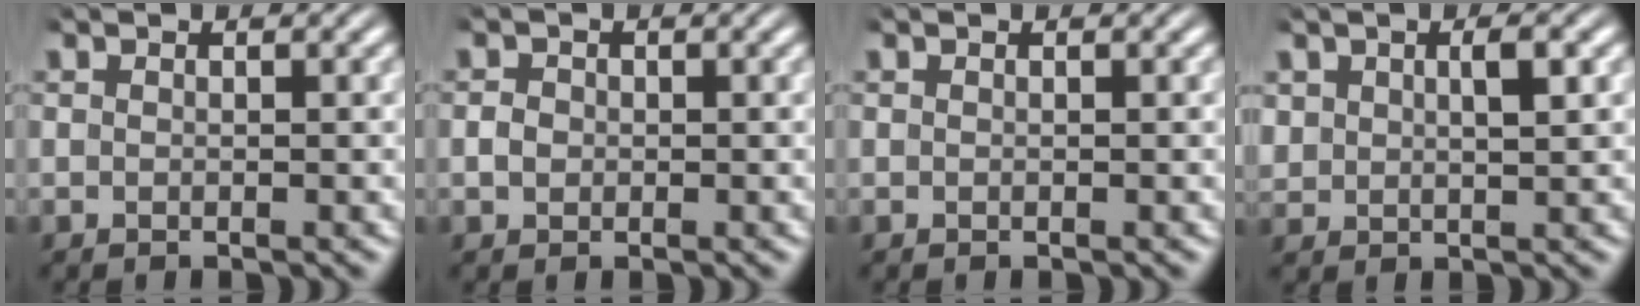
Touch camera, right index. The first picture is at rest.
{"total": 0.5, "force": [-0.2, 0.4, 0.2], "torque": [-0.010, -0.005, 0.000]}
{"total": 0.0}
{"total": 2.3, "force": [1.2, 1.2, 1.5], "torque": [-0.028, 0.001, 0.028]}